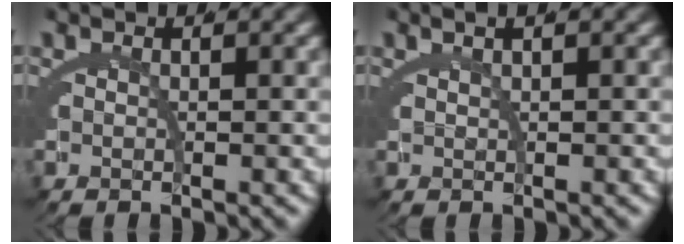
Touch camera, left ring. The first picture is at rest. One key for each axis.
{"total": 1.8, "fx": 1.2, "fy": 0.3, "fz": 1.3, "tx": -0.011, "ty": 0.013, "tz": 0.018}